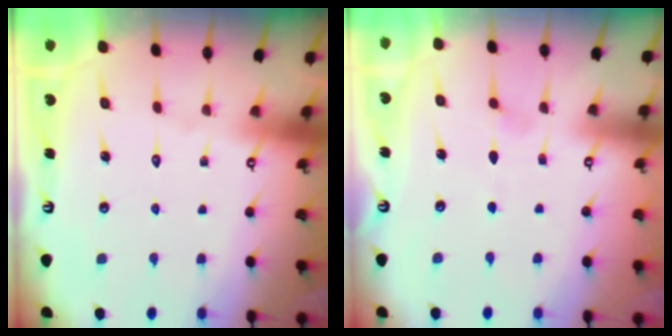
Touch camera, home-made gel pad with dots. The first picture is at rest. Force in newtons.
{"total": 3.0, "press": 2.5, "slide": 1.6}